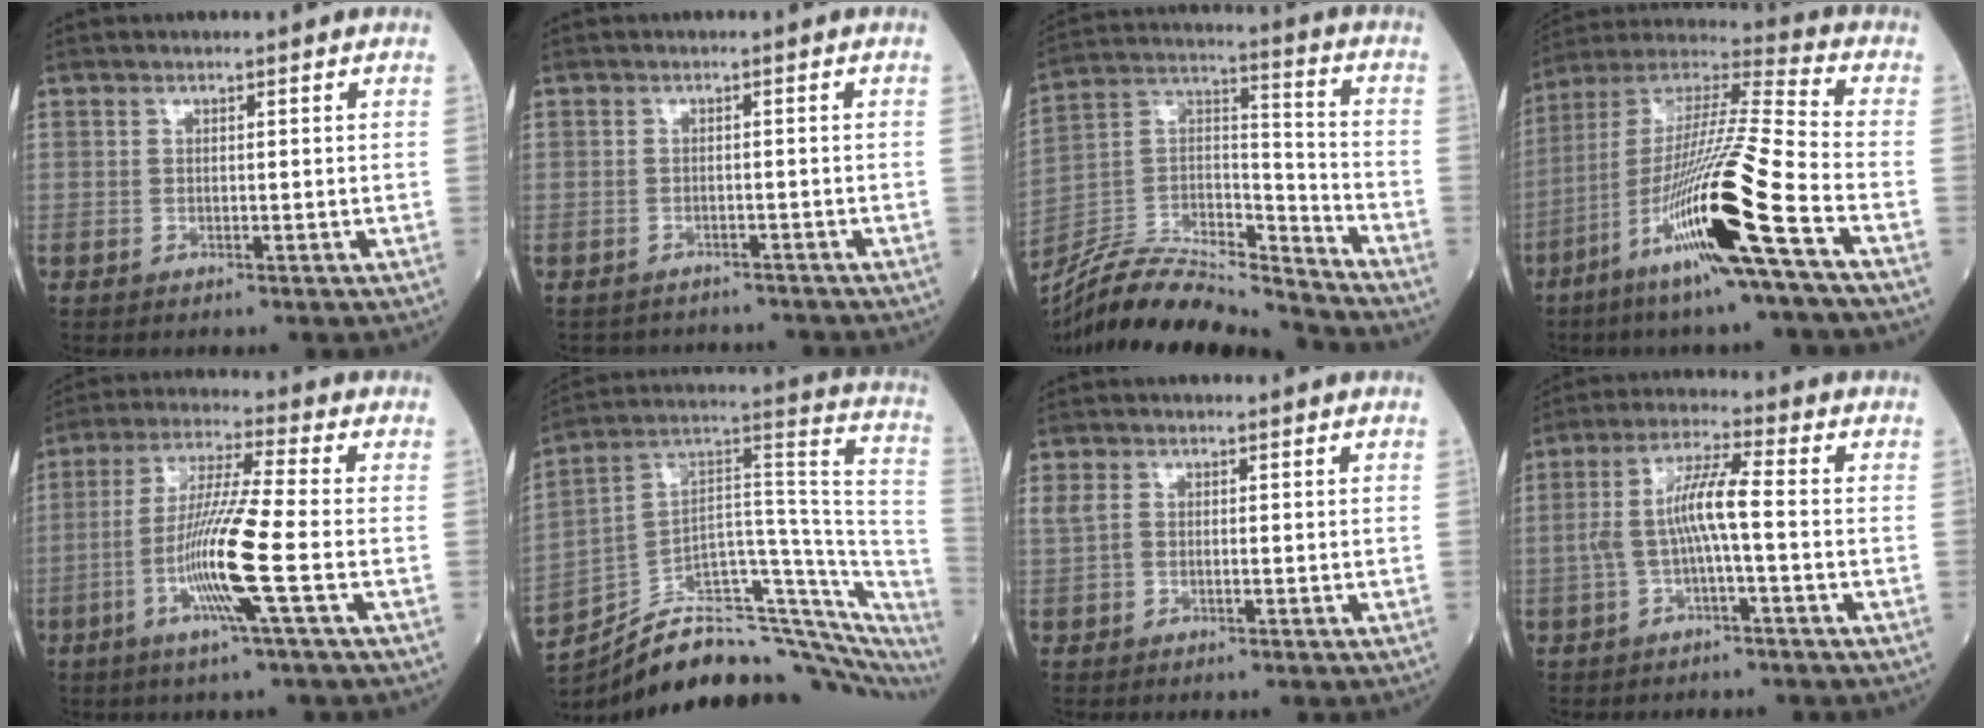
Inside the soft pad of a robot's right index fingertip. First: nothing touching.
{"total": 4.5, "force": [-4.1, 1.9, -0.3], "torque": [0.000, 0.007, -0.053]}
{"total": 20.4, "force": [-19.3, 1.8, 6.1], "torque": [-0.128, 0.024, -0.335]}
{"total": 20.2, "force": [-8.6, -0.9, 18.3], "torque": [-0.378, -0.035, -0.170]}
{"total": 11.6, "force": [-3.3, -1.1, 11.0], "torque": [-0.215, -0.011, -0.070]}
{"total": 29.0, "force": [-22.7, 9.3, 15.5], "torque": [-0.180, 0.046, -0.323]}
{"total": 2.0, "force": [0.2, 1.2, 1.6], "torque": [-0.052, 0.015, 0.007]}
{"total": 7.0, "force": [-0.8, 0.5, 6.9], "torque": [-0.140, 0.020, -0.016]}